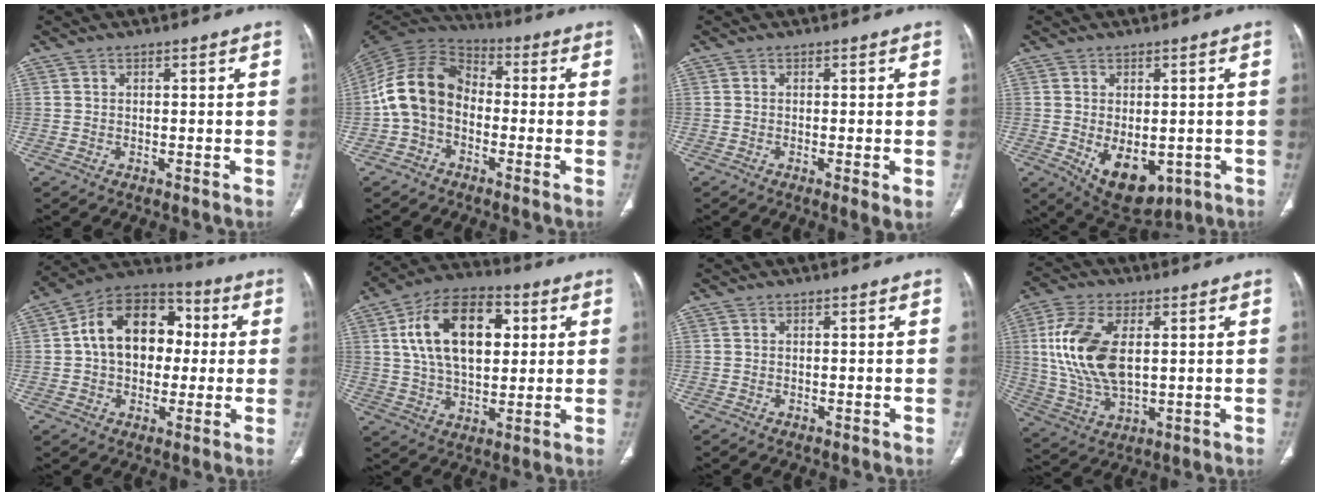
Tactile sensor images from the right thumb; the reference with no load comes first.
{"total": 12.9, "force": [-2.0, 9.6, 8.4], "torque": [-0.155, 0.041, -0.052]}
{"total": 2.6, "force": [-0.6, 0.2, 2.6], "torque": [-0.052, -0.013, -0.011]}
{"total": 10.3, "force": [-2.5, 6.2, 7.9], "torque": [-0.100, -0.011, -0.015]}
{"total": 17.0, "force": [1.8, 12.1, 11.8], "torque": [-0.146, 0.028, 0.018]}
{"total": 18.7, "force": [4.7, 10.9, 14.4], "torque": [-0.221, 0.004, 0.078]}
{"total": 0.0}
{"total": 15.5, "force": [2.5, 8.3, 12.8], "torque": [-0.263, -0.009, 0.054]}